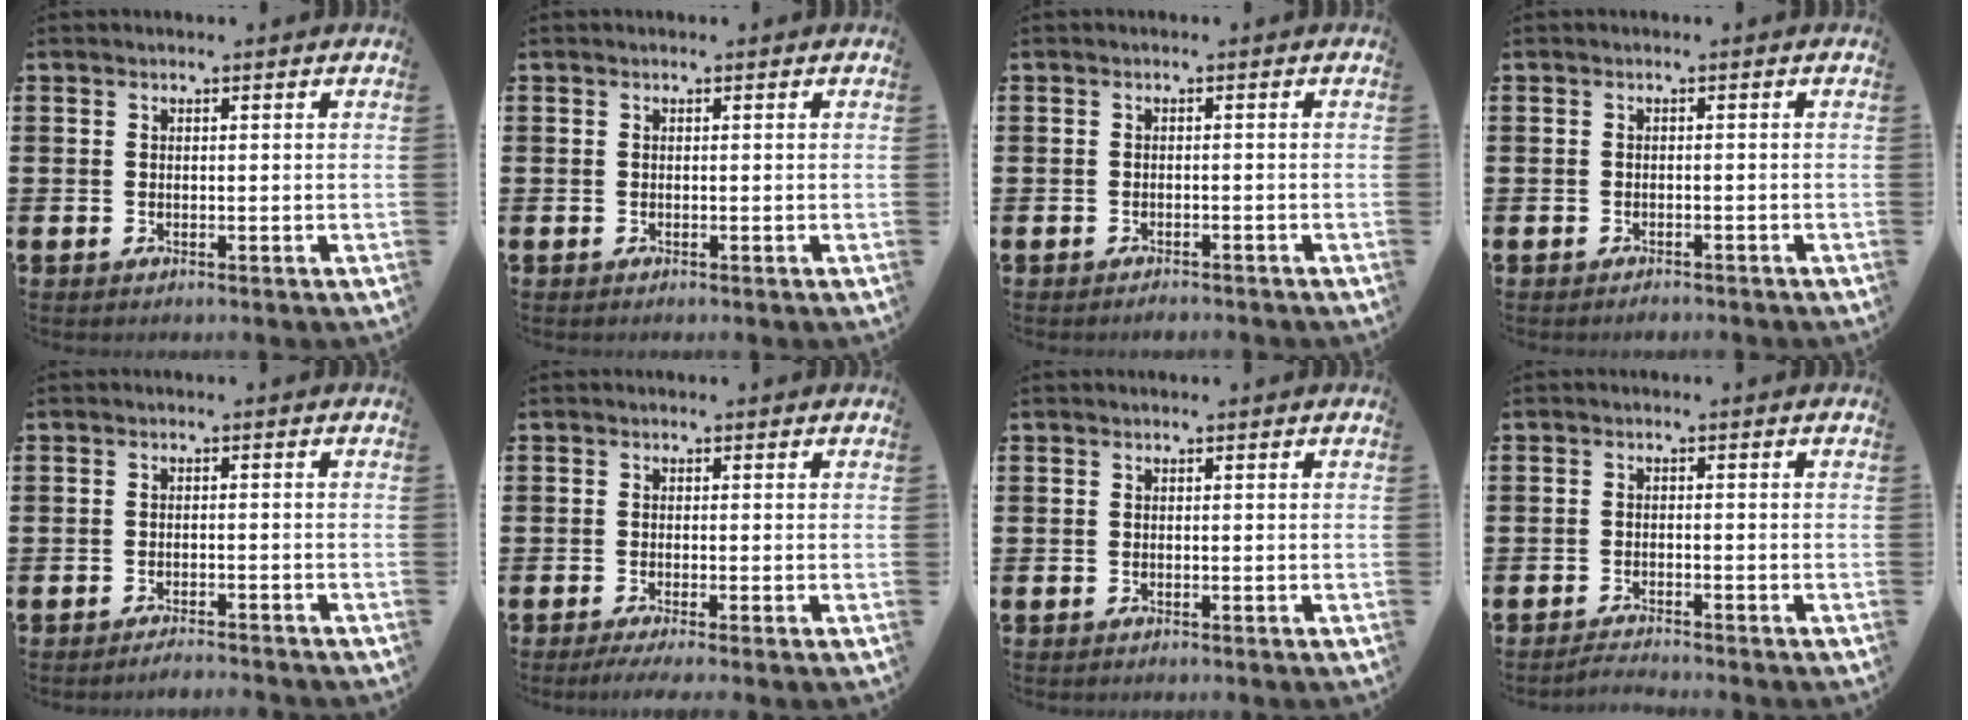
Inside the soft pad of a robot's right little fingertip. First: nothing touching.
{"total": 0.0}
{"total": 0.8, "force": [-0.8, 0.0, 0.1], "torque": [-0.003, -0.001, -0.016]}
{"total": 0.7, "force": [-0.7, 0.1, 0.1], "torque": [-0.003, -0.002, -0.015]}
{"total": 1.5, "force": [-1.5, -0.1, 0.2], "torque": [-0.006, 0.002, -0.029]}
{"total": 1.3, "force": [-0.6, 0.1, 1.1], "torque": [-0.017, -0.002, -0.012]}
{"total": 0.0}
{"total": 1.4, "force": [-1.4, -0.2, 0.2], "torque": [-0.005, 0.000, -0.027]}